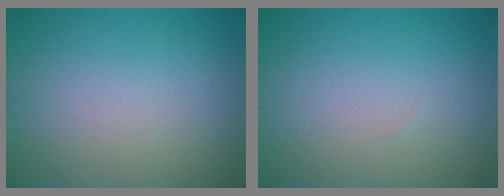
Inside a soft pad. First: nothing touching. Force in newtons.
{"total": 0.0}